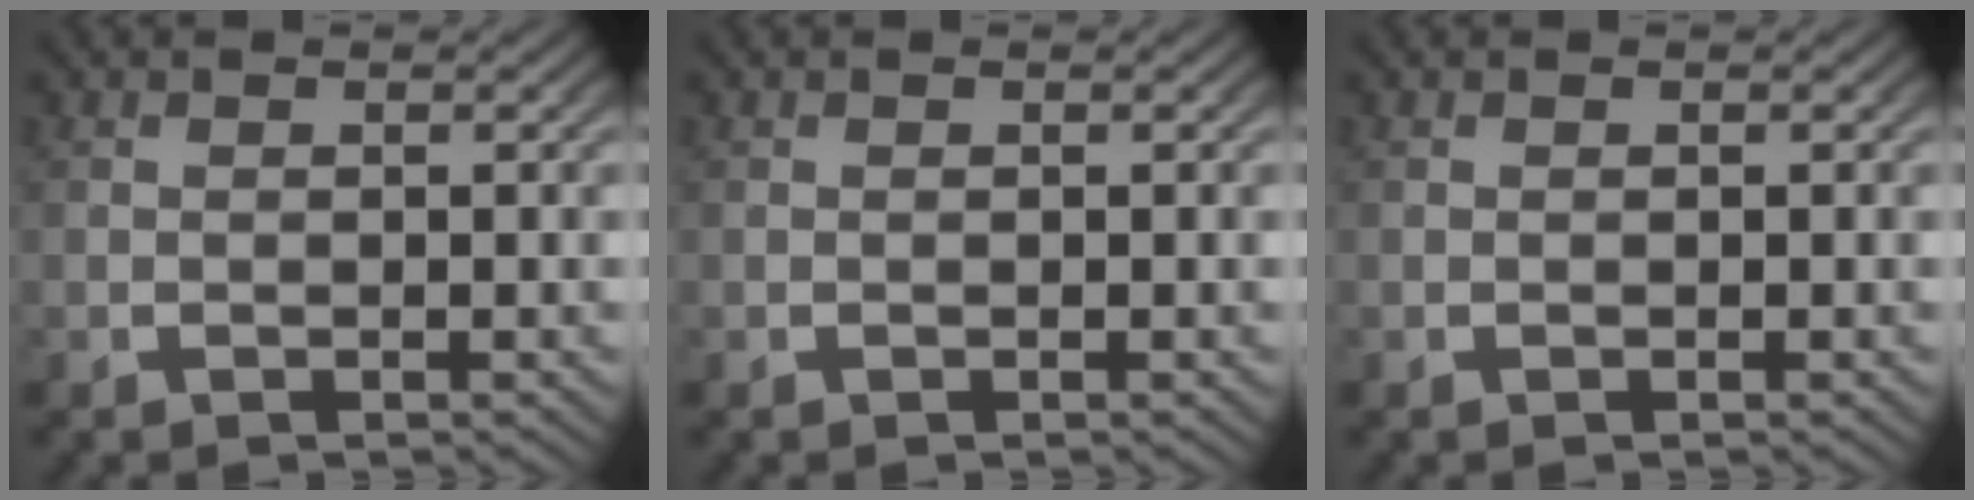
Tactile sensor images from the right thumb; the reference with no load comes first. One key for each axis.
{"total": 0.0}
{"total": 0.0}